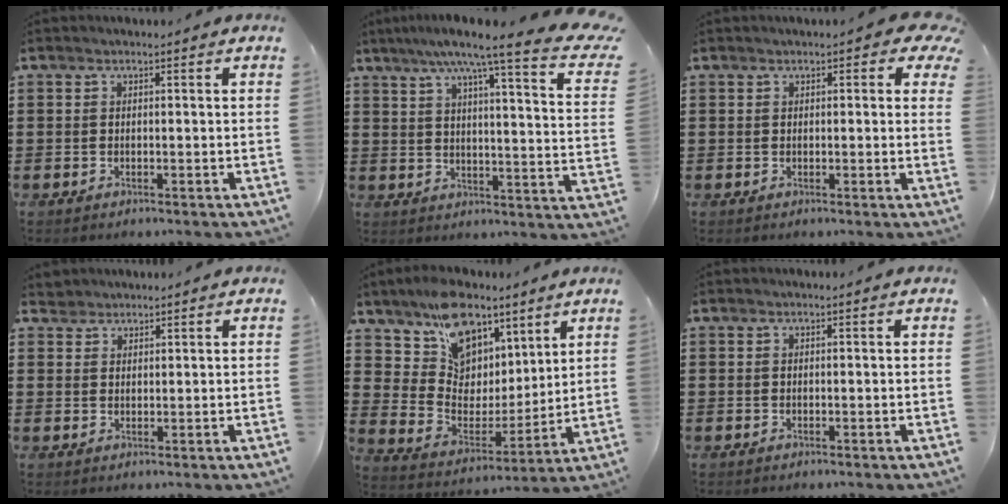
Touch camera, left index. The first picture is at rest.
{"total": 8.7, "force": [6.8, -0.1, 5.3], "torque": [-0.115, -0.038, 0.106]}
{"total": 1.9, "force": [1.0, 0.9, 1.4], "torque": [-0.016, 0.002, 0.013]}
{"total": 1.8, "force": [1.5, 0.9, -0.2], "torque": [-0.002, 0.004, 0.030]}
{"total": 11.5, "force": [9.0, 6.8, 2.5], "torque": [-0.086, -0.062, 0.172]}
{"total": 0.0}